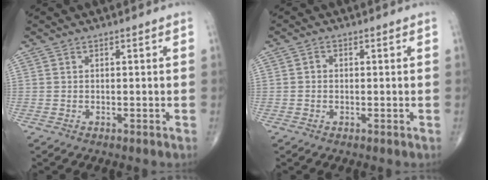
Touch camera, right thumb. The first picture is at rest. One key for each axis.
{"total": 1.2, "fx": -0.1, "fy": 1.0, "fz": 0.6, "tx": -0.005, "ty": 0.004, "tz": -0.004}